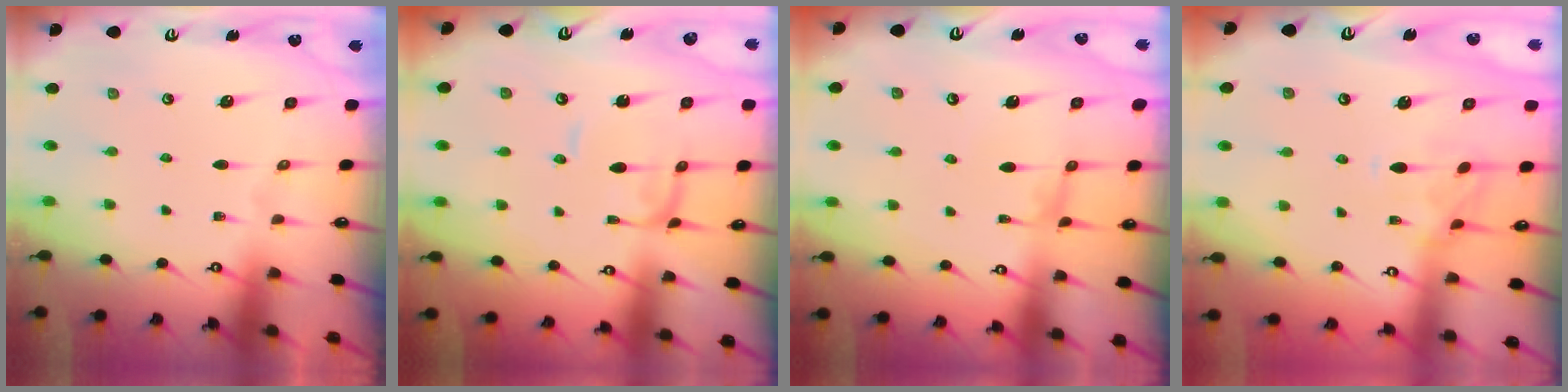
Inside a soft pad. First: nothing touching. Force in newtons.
{"total": 1.5, "press": 1.5, "slide": 0.2}
{"total": 0.6, "press": 0.1, "slide": 0.5}
{"total": 1.8, "press": 1.5, "slide": 1.0}